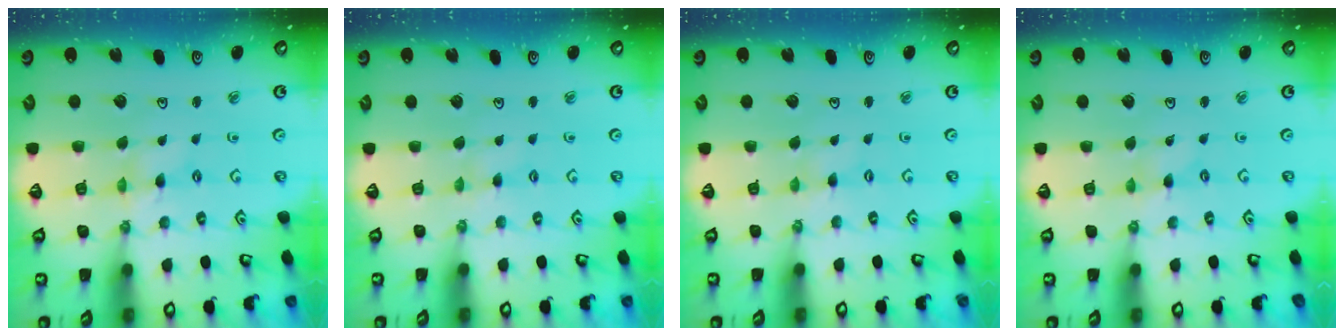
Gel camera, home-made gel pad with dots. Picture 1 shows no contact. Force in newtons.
{"total": 2.6, "press": 2.6, "slide": 0.4}
{"total": 0.0}
{"total": 0.0}